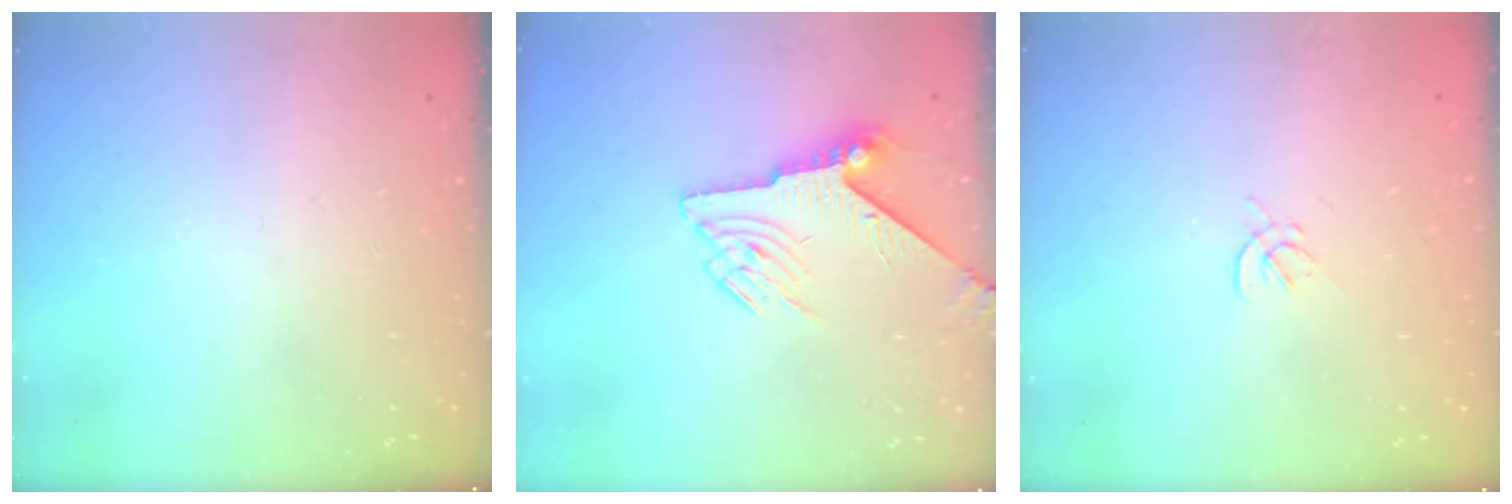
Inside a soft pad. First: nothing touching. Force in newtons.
{"total": 6.7, "press": 6.6, "slide": 1.0}
{"total": 1.6, "press": 1.5, "slide": 0.6}